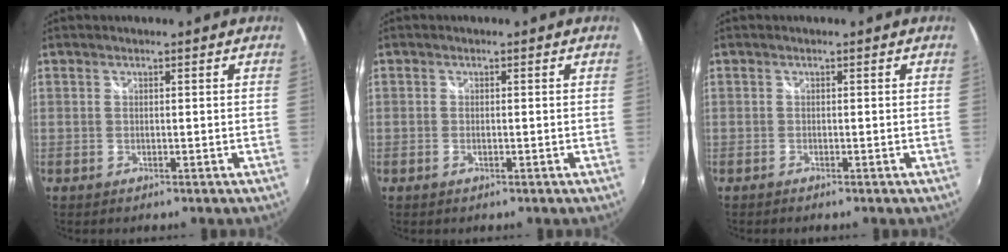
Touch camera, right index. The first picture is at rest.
{"total": 0.7, "force": [-0.3, 0.4, 0.5], "torque": [-0.011, 0.000, -0.004]}
{"total": 0.6, "force": [-0.6, 0.1, 0.2], "torque": [-0.005, -0.003, -0.012]}